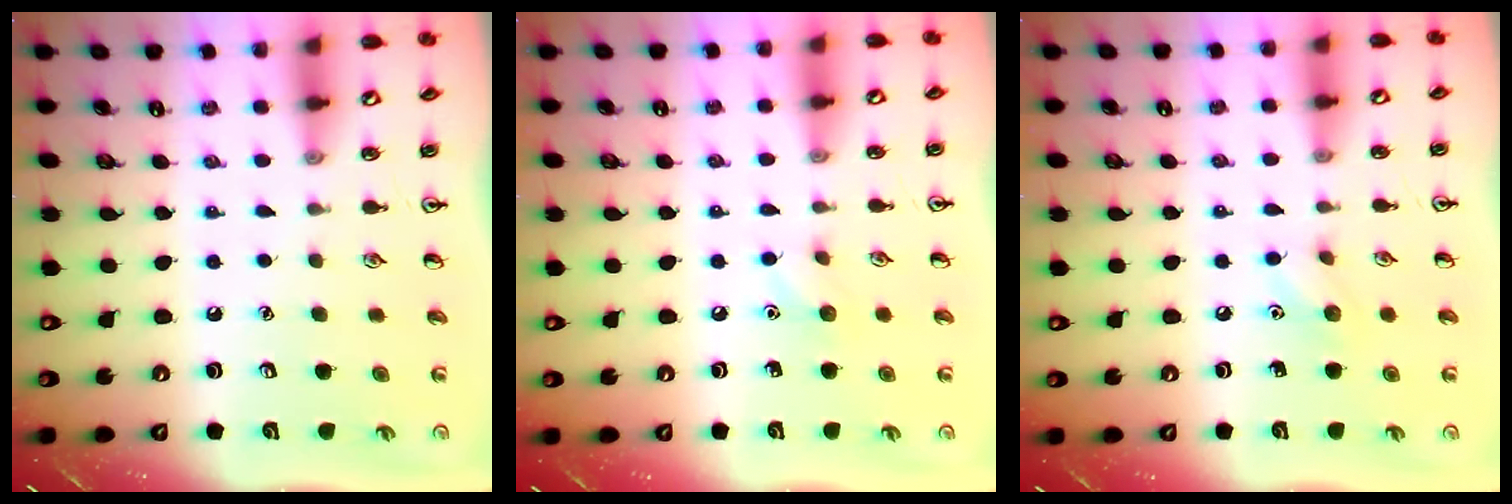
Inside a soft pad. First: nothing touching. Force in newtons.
{"total": 5.0, "press": 4.7, "slide": 1.6}
{"total": 5.1, "press": 4.9, "slide": 1.3}